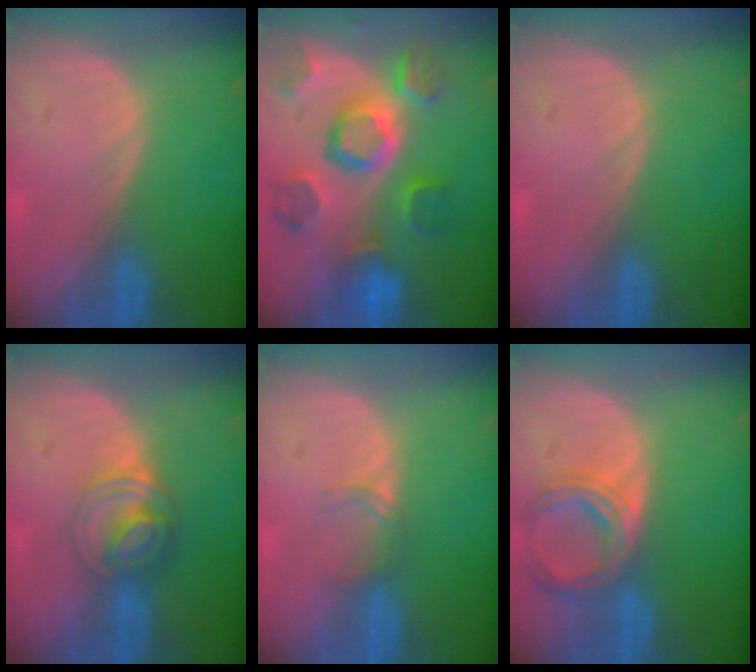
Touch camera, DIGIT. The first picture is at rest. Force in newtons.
{"total": 11.3, "press": 10.0, "slide": 5.3}
{"total": 0.0}
{"total": 6.3, "press": 5.5, "slide": 3.2}
{"total": 1.9, "press": 1.9, "slide": 0.3}
{"total": 6.9, "press": 6.3, "slide": 2.6}